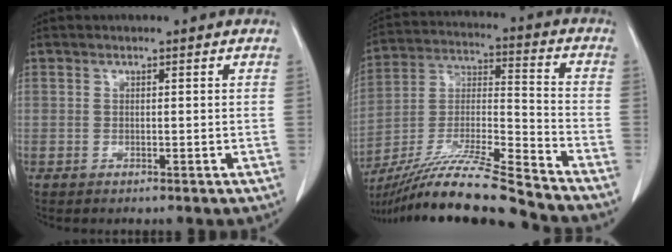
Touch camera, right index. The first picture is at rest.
{"total": 18.3, "force": [-16.0, -1.0, 8.8], "torque": [-0.183, -0.014, -0.293]}